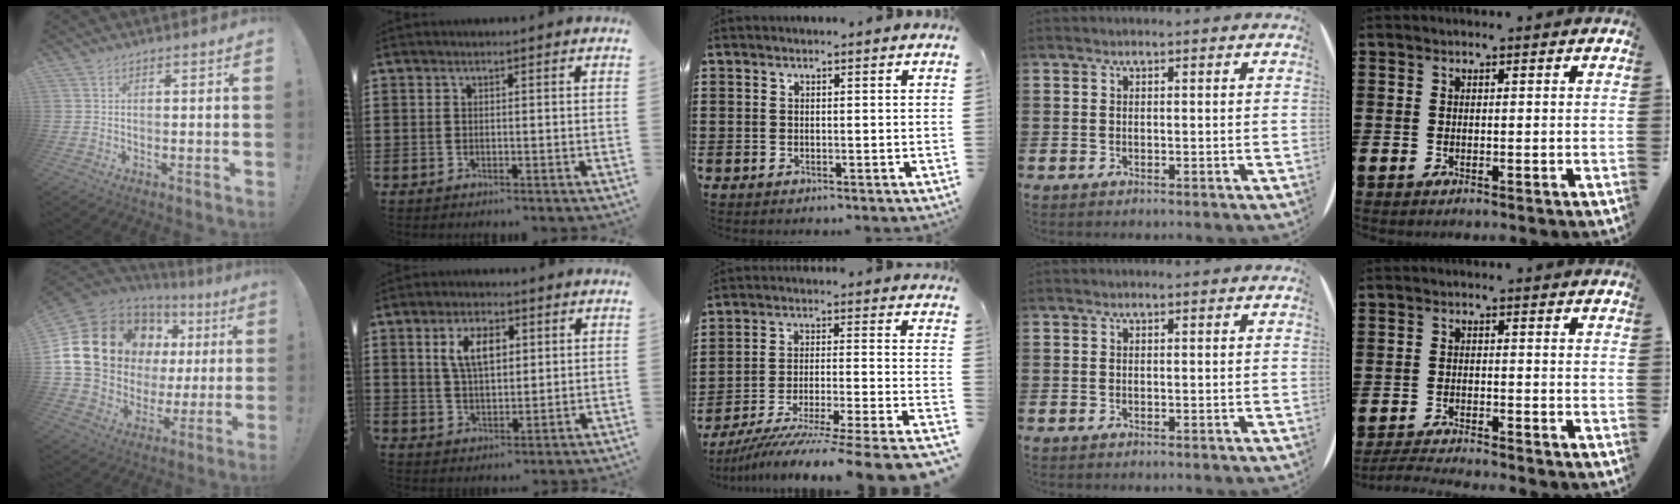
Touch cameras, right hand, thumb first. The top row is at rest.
{"thumb": {"total": 22.7, "force": [8.4, 16.3, 13.4], "torque": [-0.242, -0.042, 0.191]}, "index": {"total": 6.1, "force": [2.1, 3.1, 4.8], "torque": [-0.098, 0.010, 0.032]}, "middle": {"total": 8.6, "force": [-7.3, -0.9, 4.5], "torque": [-0.068, -0.016, -0.146]}, "little": {"total": 2.4, "force": [-2.4, -0.2, 0.3], "torque": [-0.005, 0.003, -0.049]}}